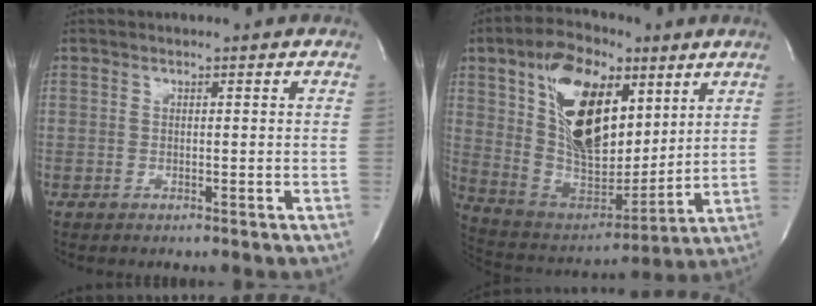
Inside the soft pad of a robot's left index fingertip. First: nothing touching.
{"total": 19.7, "force": [7.5, 9.8, 15.4], "torque": [-0.297, 0.015, 0.135]}